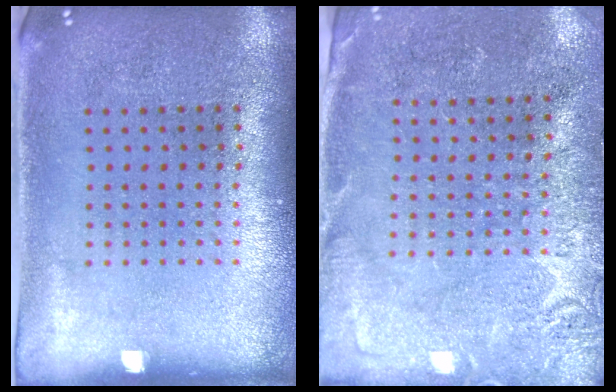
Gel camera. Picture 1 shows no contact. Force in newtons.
{"total": 2.7, "press": 2.6, "slide": 0.6}